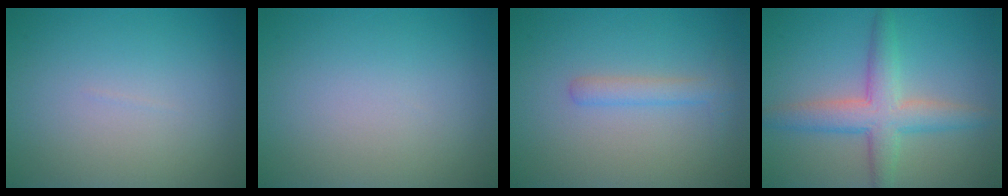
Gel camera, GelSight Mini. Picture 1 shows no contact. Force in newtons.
{"total": 0.0}
{"total": 1.7, "press": 1.7, "slide": 0.1}
{"total": 4.8, "press": 4.8, "slide": 0.2}